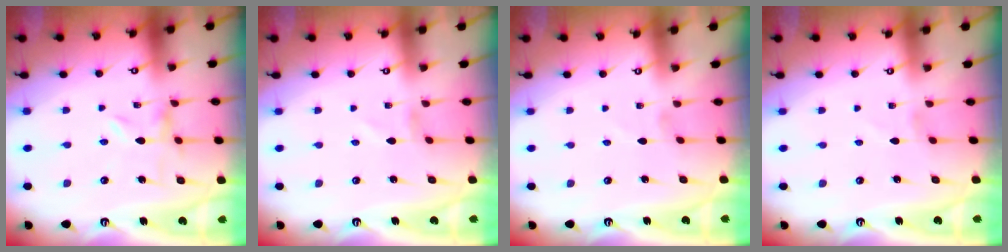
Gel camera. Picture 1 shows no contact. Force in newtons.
{"total": 1.1, "press": 1.1, "slide": 0.1}
{"total": 1.0, "press": 1.0, "slide": 0.1}
{"total": 1.3, "press": 1.3, "slide": 0.1}